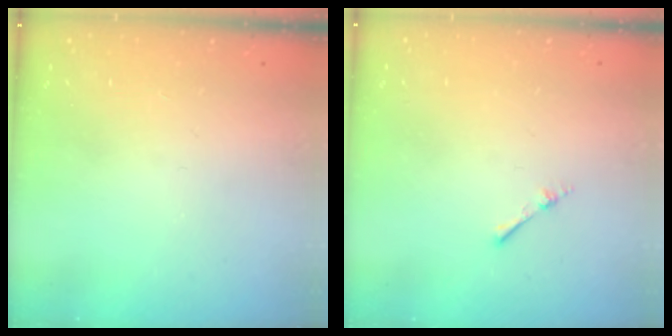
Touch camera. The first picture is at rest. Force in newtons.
{"total": 1.7, "press": 1.7, "slide": 0.3}